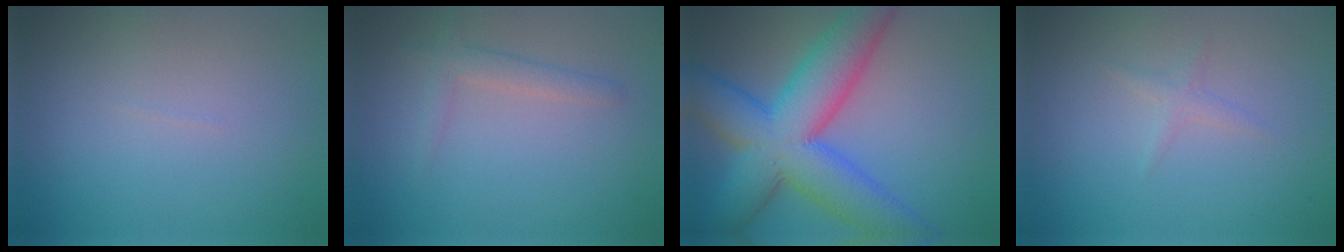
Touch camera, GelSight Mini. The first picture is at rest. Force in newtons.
{"total": 1.8, "press": 1.7, "slide": 0.1}
{"total": 11.0, "press": 11.0, "slide": 0.4}
{"total": 0.9, "press": 0.9, "slide": 0.1}